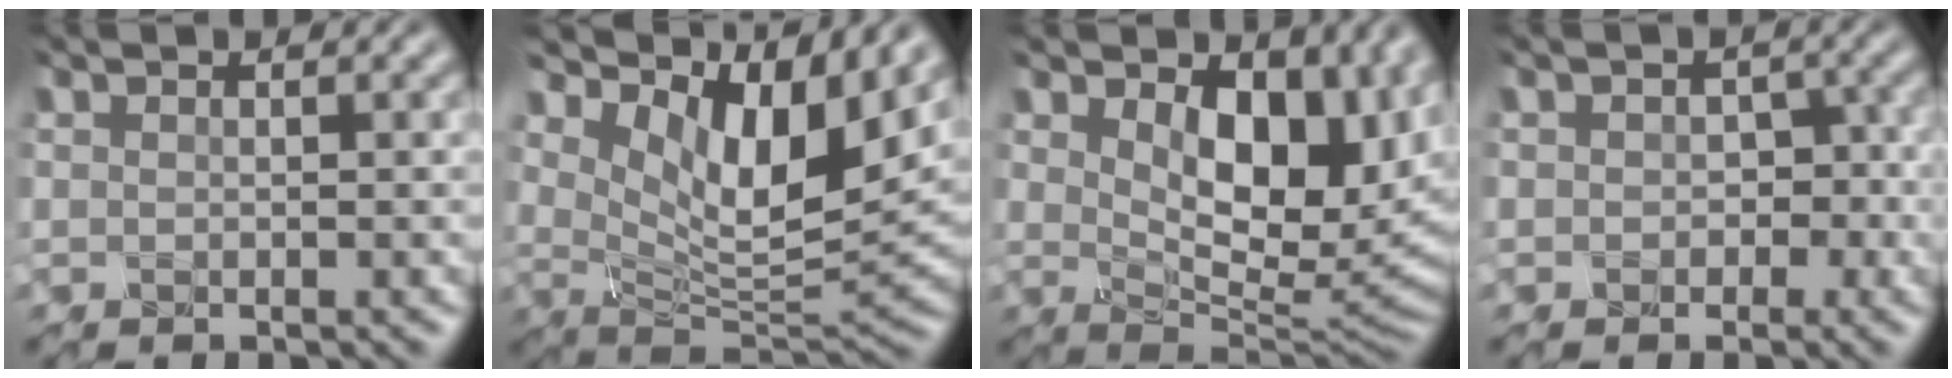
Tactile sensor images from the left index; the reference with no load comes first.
{"total": 12.5, "force": [4.7, 5.8, 10.0], "torque": [-0.191, 0.017, 0.082]}
{"total": 12.4, "force": [3.8, 6.6, 9.8], "torque": [-0.154, 0.001, 0.063]}
{"total": 3.2, "force": [-1.3, 2.6, 1.5], "torque": [-0.043, 0.000, -0.008]}